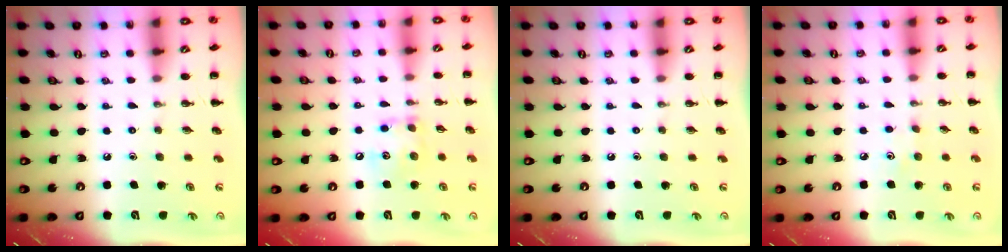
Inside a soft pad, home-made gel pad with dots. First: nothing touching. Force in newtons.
{"total": 9.6, "press": 9.5, "slide": 1.3}
{"total": 0.0}
{"total": 2.9, "press": 2.8, "slide": 0.8}